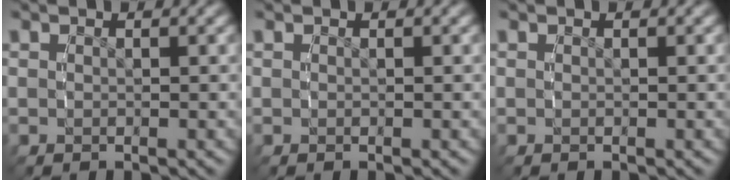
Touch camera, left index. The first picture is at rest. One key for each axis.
{"total": 0.0}
{"total": 0.0}